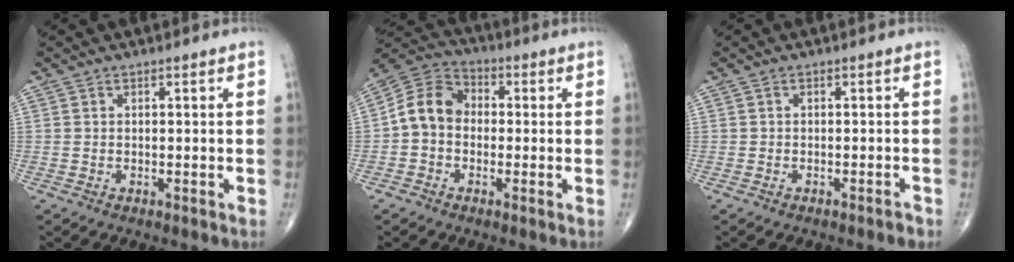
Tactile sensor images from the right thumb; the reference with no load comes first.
{"total": 9.0, "force": [-0.8, 7.3, 5.2], "torque": [-0.080, 0.033, -0.032]}
{"total": 0.9, "force": [-0.7, 0.3, 0.4], "torque": [-0.006, 0.001, -0.011]}